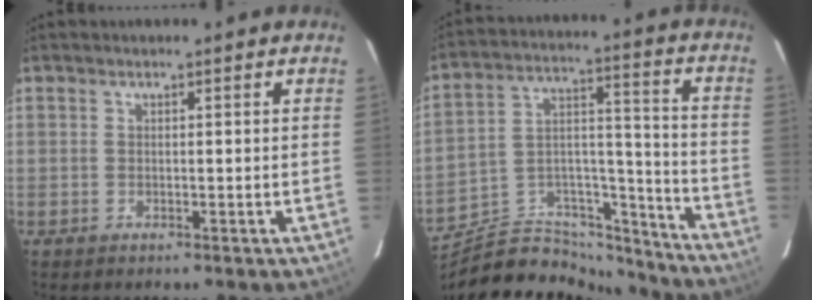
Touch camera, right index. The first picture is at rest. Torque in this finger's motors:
{"motor_torque": [0.31, -1.56, -0.14, -0.08]}